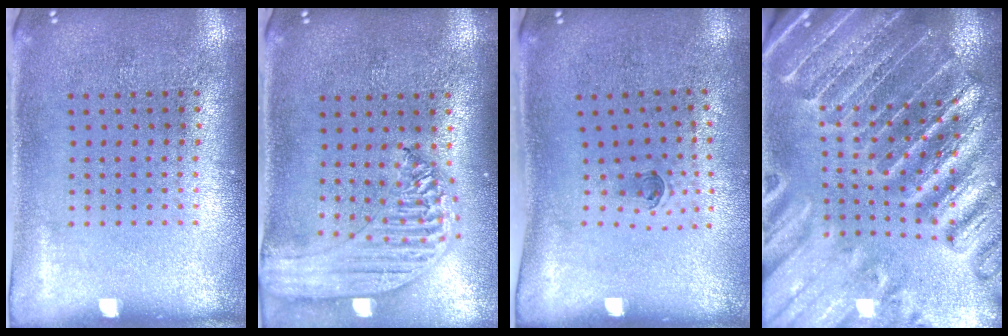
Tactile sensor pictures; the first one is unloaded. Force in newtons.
{"total": 1.8, "press": 1.7, "slide": 0.6}
{"total": 0.5, "press": 0.3, "slide": 0.4}
{"total": 3.4, "press": 3.3, "slide": 0.7}